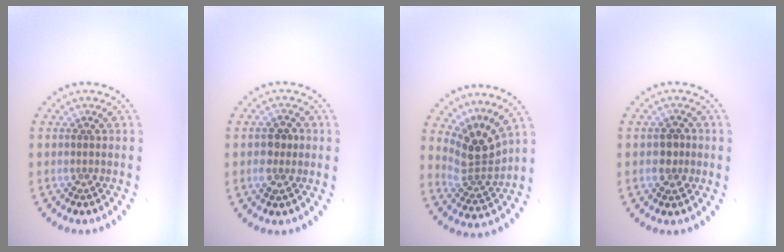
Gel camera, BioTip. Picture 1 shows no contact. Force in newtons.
{"total": 2.1, "press": 2.1, "slide": 0.1}
{"total": 3.8, "press": 2.7, "slide": 2.8}
{"total": 2.0, "press": 2.0, "slide": 0.2}